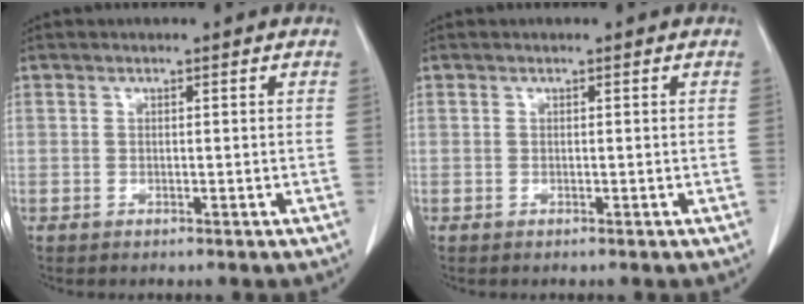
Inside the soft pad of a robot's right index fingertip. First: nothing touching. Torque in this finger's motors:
{"motor_torque": [0.00, 0.00, 0.00, 0.00]}